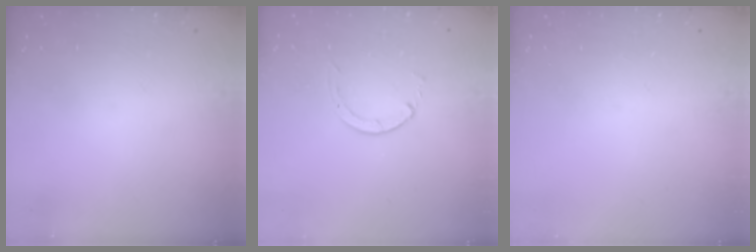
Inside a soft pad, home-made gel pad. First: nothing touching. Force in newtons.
{"total": 1.3, "press": 1.2, "slide": 0.3}
{"total": 0.0}